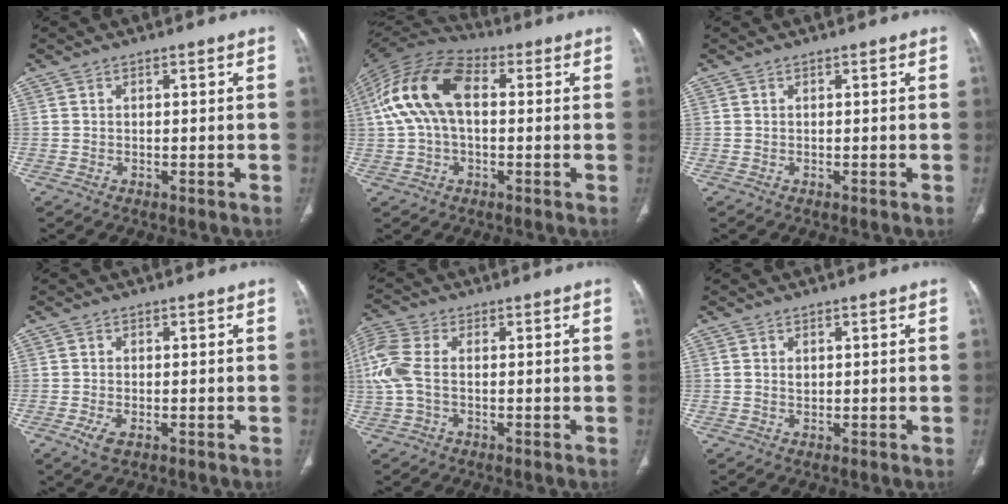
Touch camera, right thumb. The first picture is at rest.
{"total": 15.7, "force": [2.0, 9.2, 12.6], "torque": [-0.254, 0.040, 0.029]}
{"total": 0.0}
{"total": 2.9, "force": [-1.2, 1.4, 2.2], "torque": [-0.052, -0.004, -0.020]}
{"total": 3.0, "force": [-0.1, 1.7, 2.4], "torque": [-0.072, 0.003, -0.005]}
{"total": 1.1, "force": [0.3, 0.8, 0.7], "torque": [-0.013, 0.000, 0.009]}